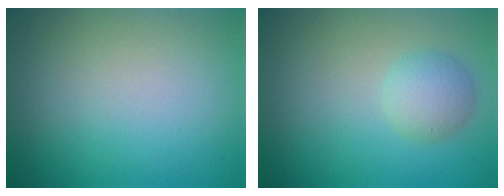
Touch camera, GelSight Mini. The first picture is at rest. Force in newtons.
{"total": 2.4, "press": 2.4, "slide": 0.2}